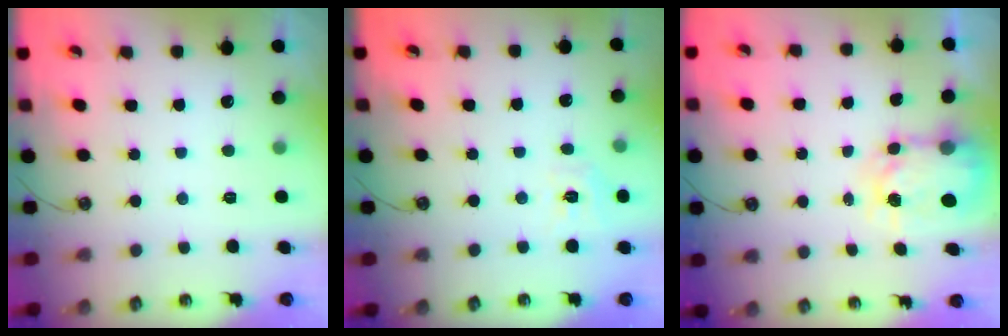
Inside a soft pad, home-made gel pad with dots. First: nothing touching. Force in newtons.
{"total": 6.5, "press": 6.5, "slide": 0.7}
{"total": 6.2, "press": 6.2, "slide": 0.4}